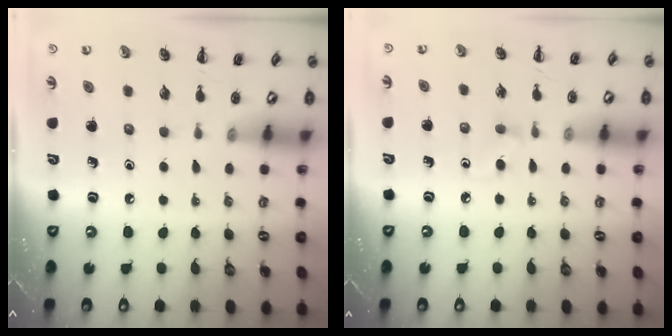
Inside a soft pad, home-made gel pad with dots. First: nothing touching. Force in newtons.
{"total": 4.1, "press": 3.7, "slide": 1.8}